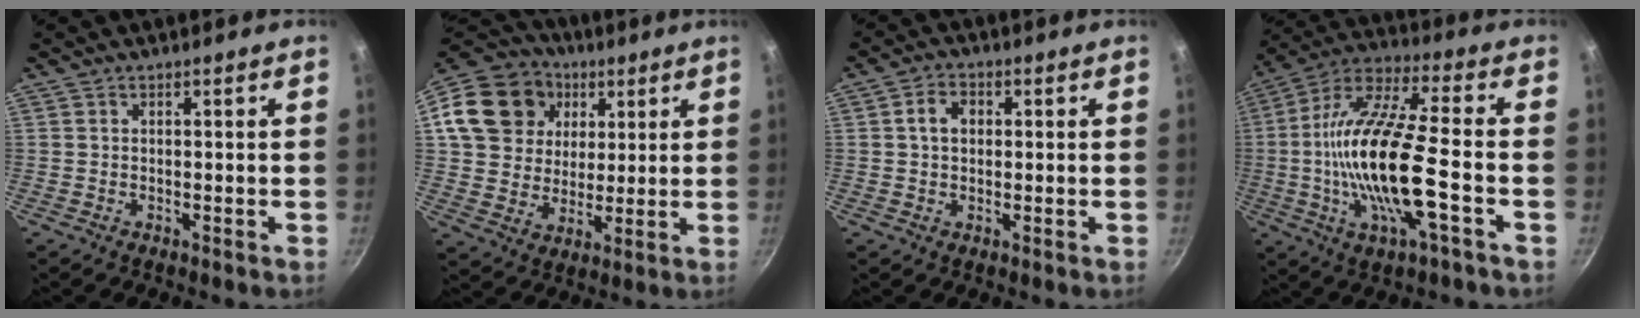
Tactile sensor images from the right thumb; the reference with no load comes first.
{"total": 18.6, "force": [5.5, 15.7, 8.4], "torque": [-0.146, 0.016, 0.094]}
{"total": 4.3, "force": [0.6, 3.3, 2.7], "torque": [-0.032, 0.010, 0.005]}
{"total": 20.1, "force": [-3.8, 5.4, 19.0], "torque": [-0.365, 0.025, -0.084]}